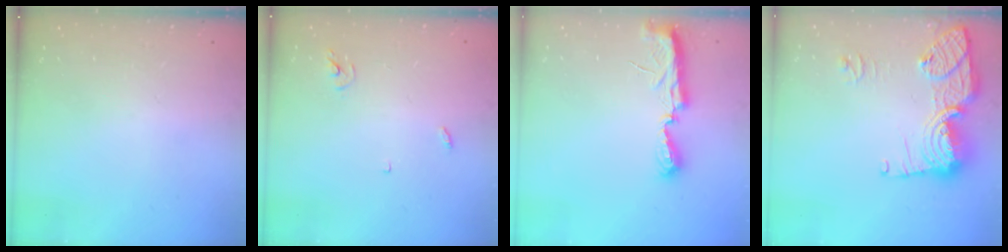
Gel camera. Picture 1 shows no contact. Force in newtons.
{"total": 3.0, "press": 3.0, "slide": 0.2}
{"total": 7.0, "press": 7.0, "slide": 0.6}
{"total": 15.6, "press": 15.6, "slide": 1.3}